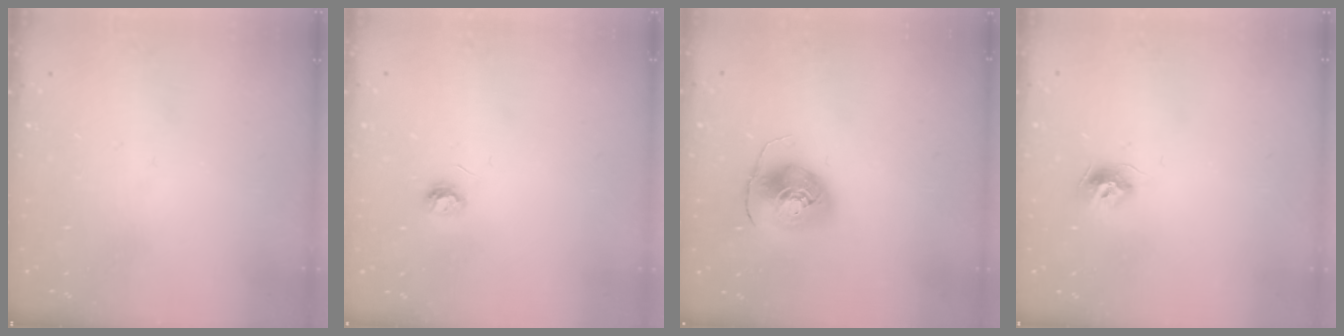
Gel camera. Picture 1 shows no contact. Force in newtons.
{"total": 3.8, "press": 3.8, "slide": 0.5}
{"total": 8.1, "press": 8.1, "slide": 0.6}
{"total": 8.4, "press": 8.3, "slide": 0.7}